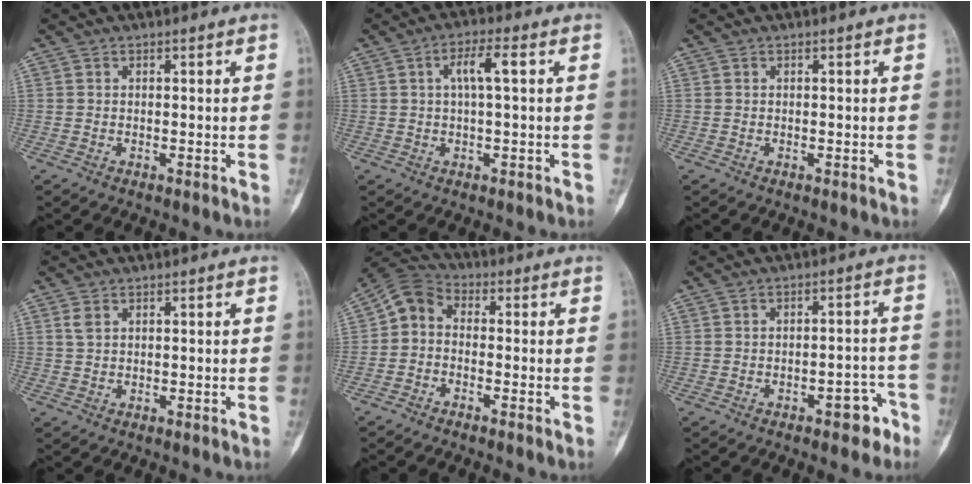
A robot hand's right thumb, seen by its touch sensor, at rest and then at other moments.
{"total": 4.9, "force": [1.0, 1.1, 4.7], "torque": [-0.093, 0.014, 0.016]}
{"total": 0.0}
{"total": 1.5, "force": [0.8, 0.9, 1.0], "torque": [-0.024, 0.006, 0.022]}
{"total": 6.1, "force": [-1.6, 4.8, 3.5], "torque": [-0.055, 0.031, -0.049]}
{"total": 5.6, "force": [-3.3, 2.6, 3.7], "torque": [-0.024, 0.038, -0.037]}